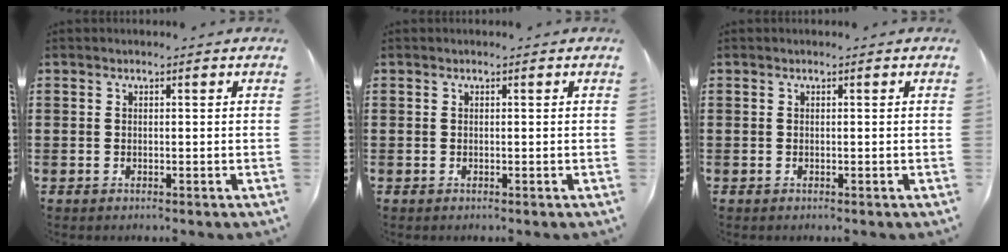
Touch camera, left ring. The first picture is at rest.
{"total": 0.0}
{"total": 0.0}